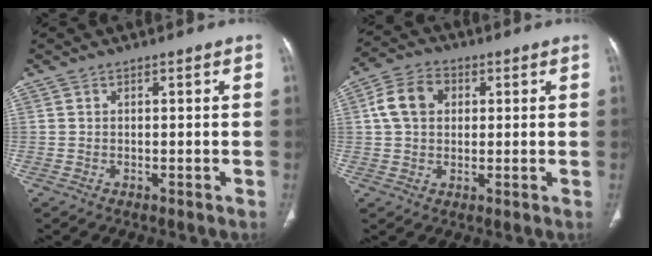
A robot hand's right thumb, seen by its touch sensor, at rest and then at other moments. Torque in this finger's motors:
{"motor_torque": [0.33, 0.61, 0.91, 0.14, 0.08]}